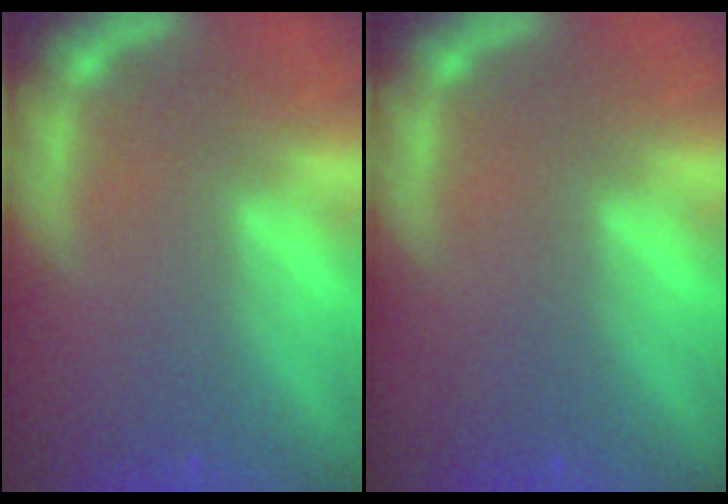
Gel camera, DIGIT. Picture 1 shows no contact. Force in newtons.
{"total": 0.0}